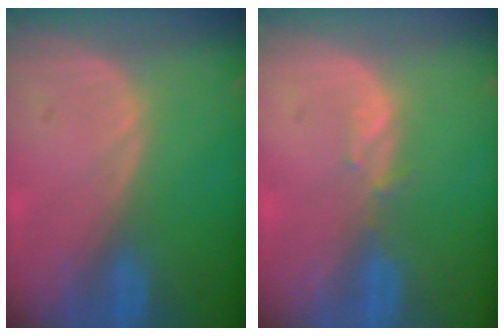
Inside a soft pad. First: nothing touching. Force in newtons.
{"total": 1.1, "press": 1.1, "slide": 0.2}